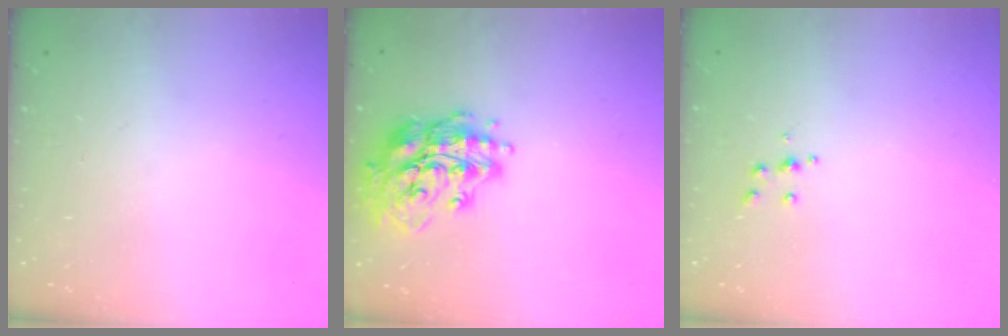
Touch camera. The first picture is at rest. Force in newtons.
{"total": 16.1, "press": 15.9, "slide": 2.1}
{"total": 4.3, "press": 4.3, "slide": 0.4}